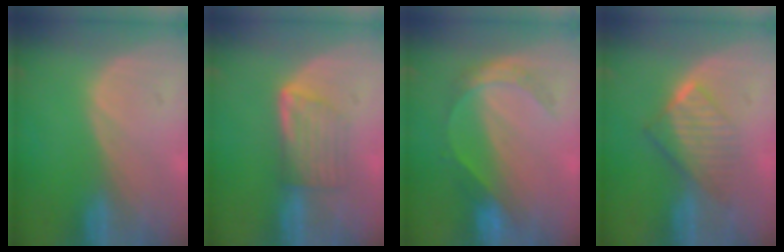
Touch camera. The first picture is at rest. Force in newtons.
{"total": 5.7, "press": 5.3, "slide": 2.3}
{"total": 4.7, "press": 4.7, "slide": 0.7}
{"total": 6.4, "press": 5.6, "slide": 3.2}